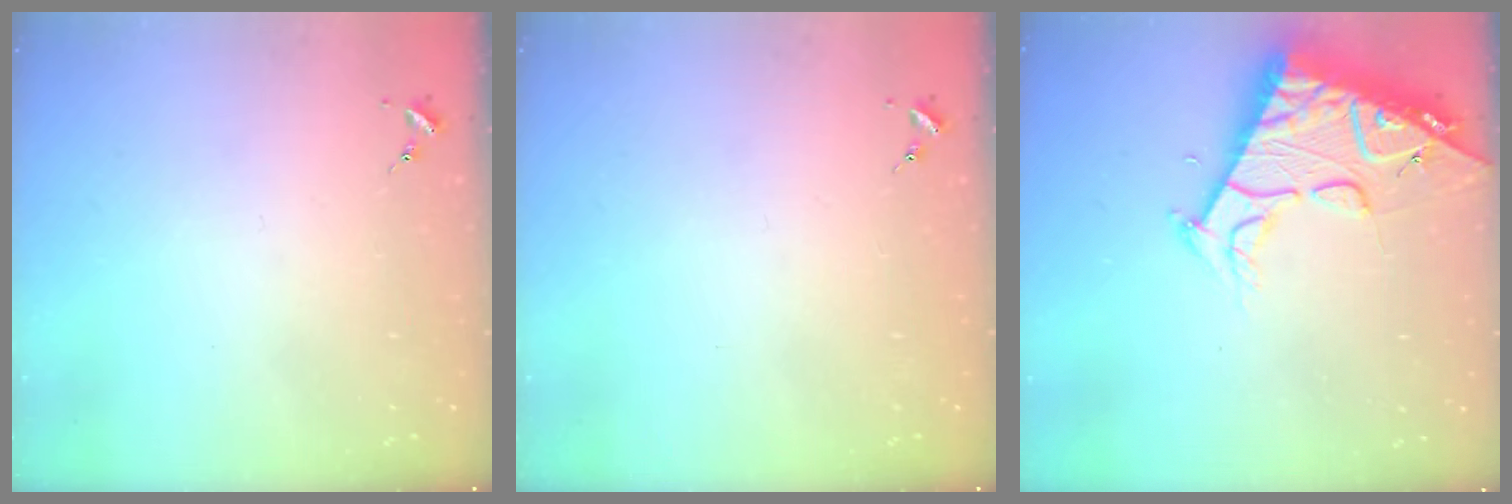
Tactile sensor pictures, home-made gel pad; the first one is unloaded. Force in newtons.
{"total": 0.0}
{"total": 17.7, "press": 17.6, "slide": 1.7}